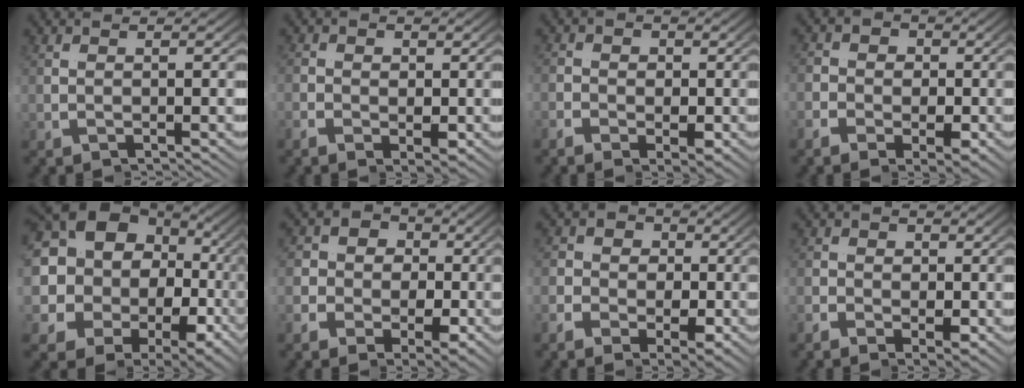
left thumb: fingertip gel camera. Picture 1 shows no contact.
{"total": 0.7, "force": [0.6, -0.2, -0.3], "torque": [-0.003, 0.015, -0.006]}
{"total": 1.3, "force": [0.5, 1.2, 0.4], "torque": [-0.006, 0.013, -0.011]}
{"total": 5.0, "force": [1.1, 4.1, 2.7], "torque": [-0.040, 0.019, -0.008]}
{"total": 16.2, "force": [1.0, 12.0, 10.8], "torque": [-0.210, -0.019, 0.005]}
{"total": 10.4, "force": [2.4, 8.0, 6.3], "torque": [-0.106, 0.034, 0.006]}
{"total": 7.0, "force": [1.6, 5.5, 4.1], "torque": [-0.064, 0.026, -0.004]}
{"total": 0.7, "force": [0.4, 0.5, 0.0], "torque": [0.000, 0.015, -0.012]}